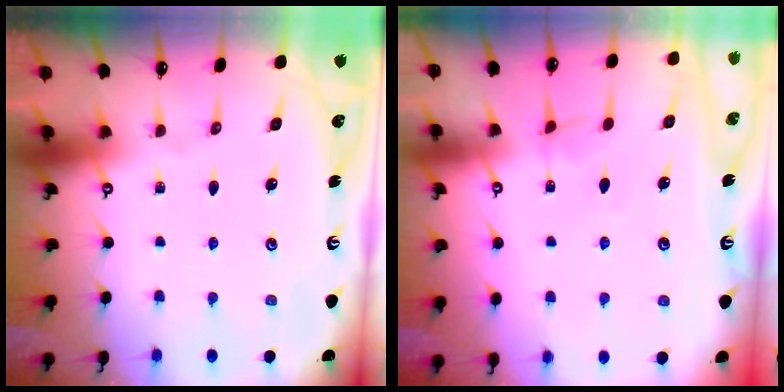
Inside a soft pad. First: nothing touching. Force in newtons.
{"total": 2.7, "press": 2.7, "slide": 0.4}